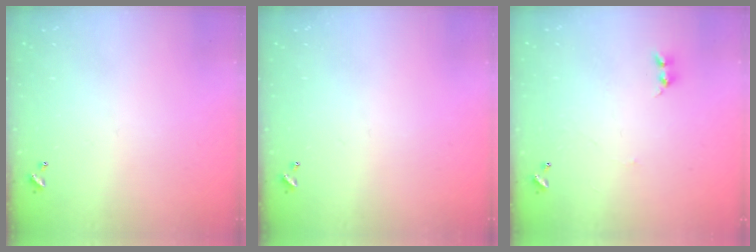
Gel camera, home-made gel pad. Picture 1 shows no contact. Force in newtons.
{"total": 0.0}
{"total": 0.0}